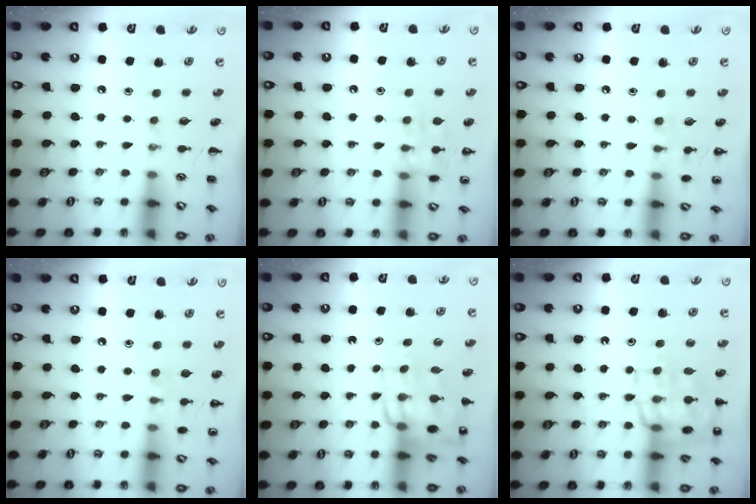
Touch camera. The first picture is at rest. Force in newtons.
{"total": 11.2, "press": 11.1, "slide": 0.8}
{"total": 7.0, "press": 6.7, "slide": 1.9}
{"total": 5.5, "press": 5.3, "slide": 1.5}
{"total": 13.0, "press": 12.7, "slide": 3.0}
{"total": 19.3, "press": 19.1, "slide": 2.7}